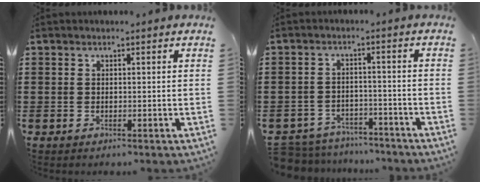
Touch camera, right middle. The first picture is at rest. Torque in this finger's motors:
{"motor_torque": [0.06, 0.04, 0.05, -0.01]}